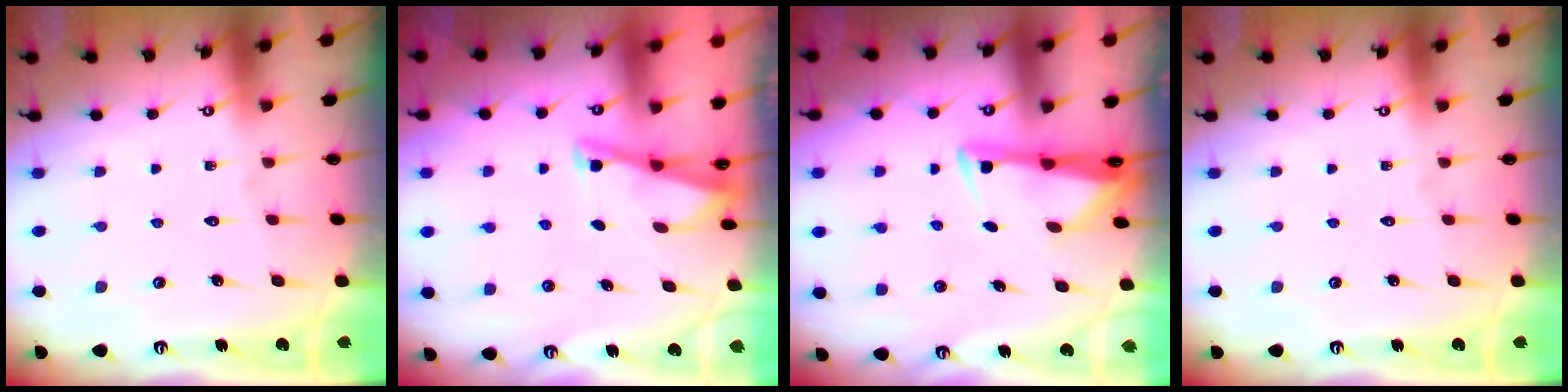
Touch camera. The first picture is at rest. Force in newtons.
{"total": 2.9, "press": 2.9, "slide": 0.3}
{"total": 3.2, "press": 3.1, "slide": 0.8}
{"total": 0.0}